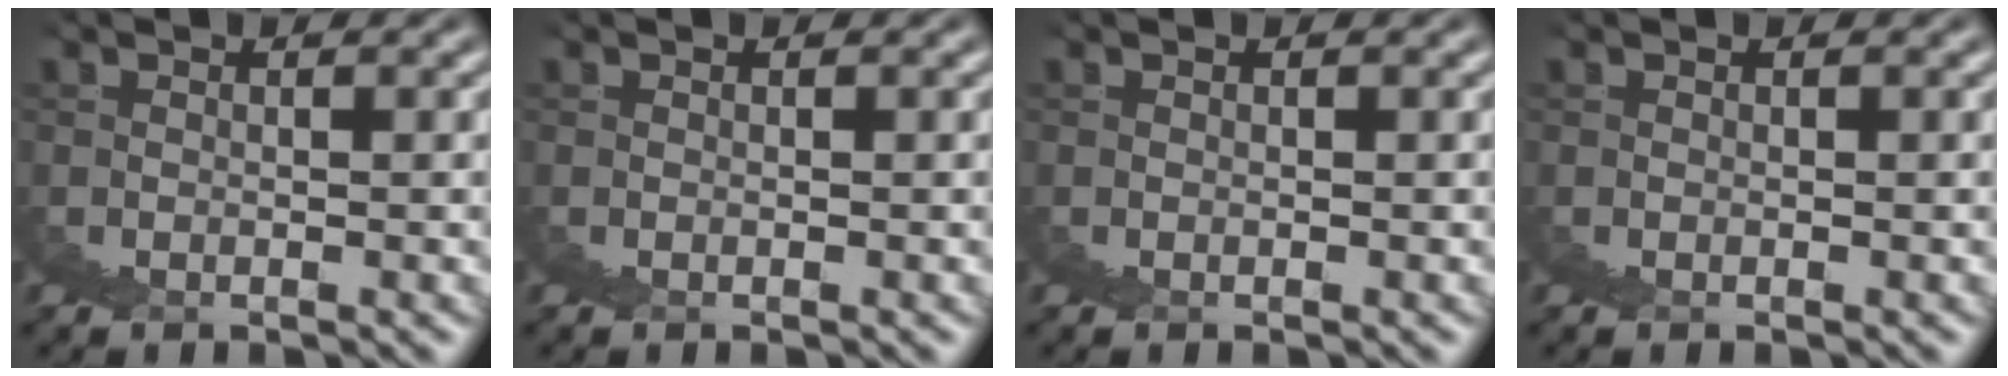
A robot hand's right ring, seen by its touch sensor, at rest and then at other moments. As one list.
[{"total": 0.0}, {"total": 0.0}, {"total": 0.0}]